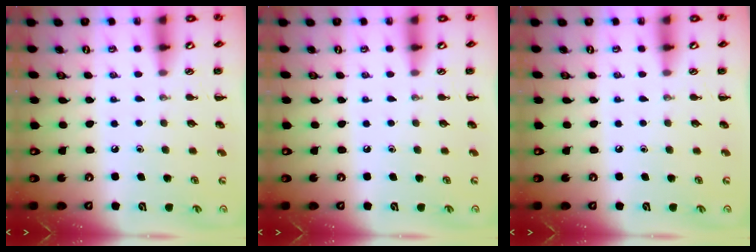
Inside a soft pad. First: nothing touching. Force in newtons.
{"total": 0.0}
{"total": 0.0}